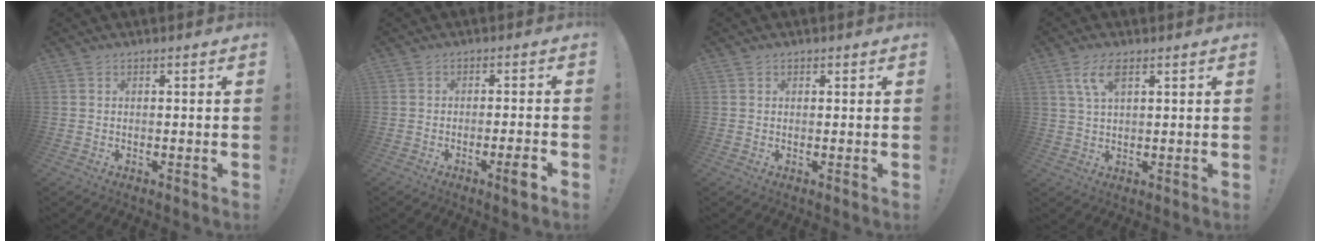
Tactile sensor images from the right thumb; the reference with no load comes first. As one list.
[{"total": 4.9, "force": [-2.5, 0.1, 4.2], "torque": [-0.067, 0.006, -0.038]}, {"total": 0.8, "force": [0.5, 0.7, 0.1], "torque": [0.002, 0.000, 0.008]}, {"total": 6.1, "force": [3.0, 2.4, 4.8], "torque": [-0.082, -0.004, 0.053]}]